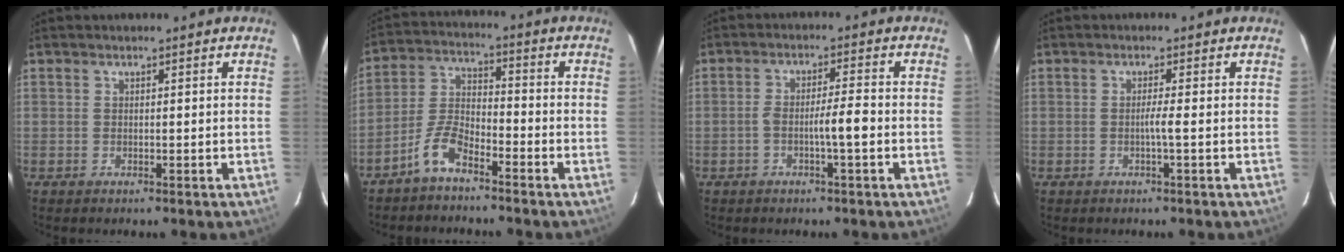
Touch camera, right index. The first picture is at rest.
{"total": 6.1, "force": [-4.6, 1.9, 3.7], "torque": [-0.089, 0.003, -0.095]}
{"total": 4.3, "force": [-1.4, 0.0, 4.1], "torque": [-0.070, 0.011, -0.022]}
{"total": 1.5, "force": [-0.4, -0.5, 1.3], "torque": [-0.023, 0.000, -0.009]}